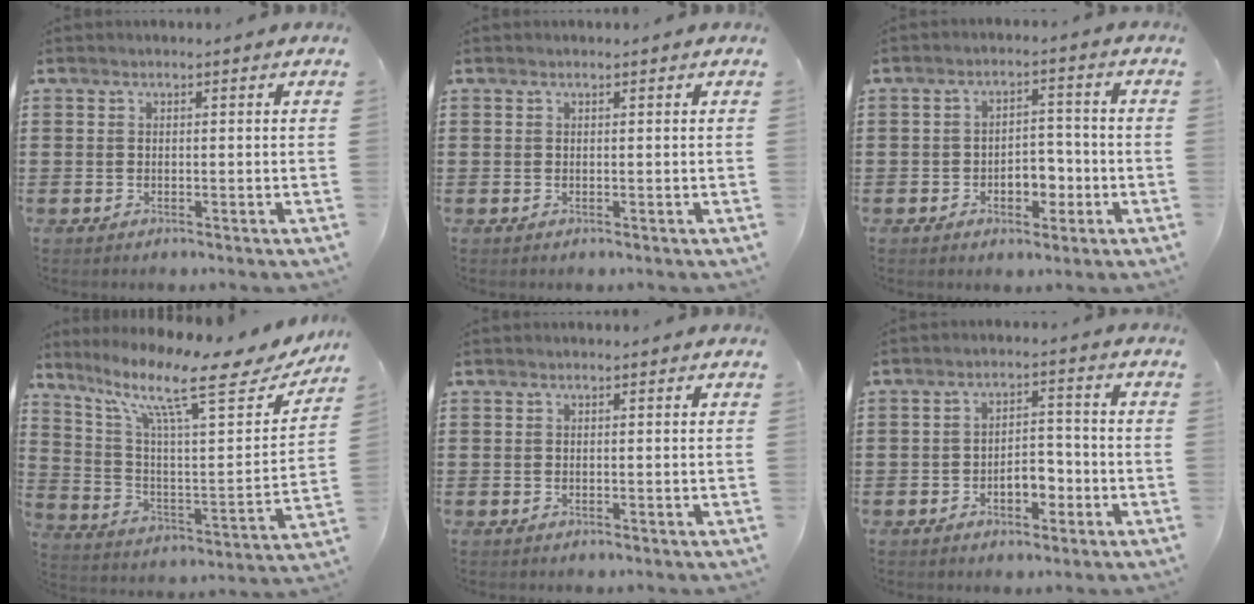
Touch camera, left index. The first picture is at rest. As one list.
[{"total": 0.0}, {"total": 4.5, "force": [-1.7, 2.9, 2.9], "torque": [-0.050, 0.005, -0.036]}, {"total": 14.8, "force": [10.1, 2.8, 10.5], "torque": [-0.214, -0.052, 0.157]}, {"total": 0.0}, {"total": 4.6, "force": [-1.9, 2.5, 3.3], "torque": [-0.052, 0.006, -0.039]}]